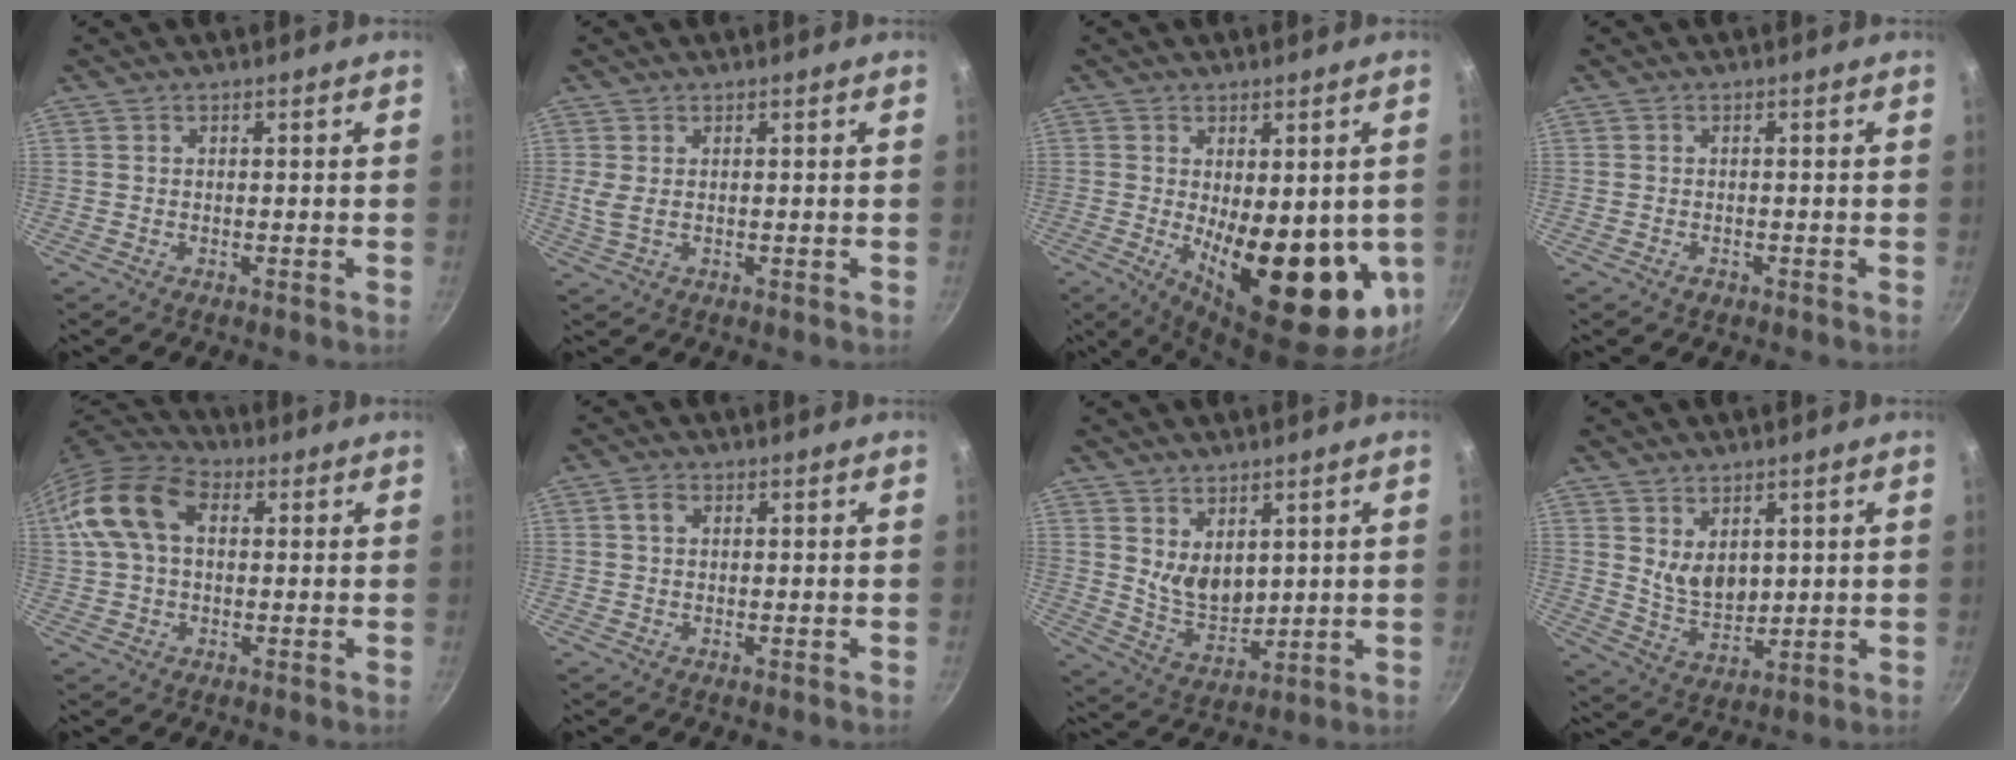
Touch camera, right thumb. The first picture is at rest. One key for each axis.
{"total": 2.6, "fx": 0.4, "fy": 1.4, "fz": 2.2, "tx": -0.041, "ty": -0.002, "tz": 0.012}
{"total": 20.2, "fx": -2.5, "fy": 8.8, "fz": 18.0, "tx": -0.221, "ty": -0.037, "tz": -0.018}
{"total": 1.2, "fx": -0.7, "fy": 0.8, "fz": 0.5, "tx": -0.007, "ty": 0.004, "tz": -0.011}
{"total": 12.8, "fx": 2.6, "fy": 8.3, "fz": 9.3, "tx": -0.163, "ty": 0.026, "tz": 0.030}
{"total": 2.0, "fx": 0.5, "fy": 1.4, "fz": 1.3, "tx": -0.022, "ty": 0.004, "tz": 0.008}
{"total": 7.3, "fx": 3.2, "fy": 4.5, "fz": 4.8, "tx": -0.064, "ty": -0.033, "tz": 0.074}
{"total": 8.8, "fx": 0.6, "fy": 7.3, "fz": 4.8, "tx": -0.041, "ty": 0.000, "tz": 0.014}